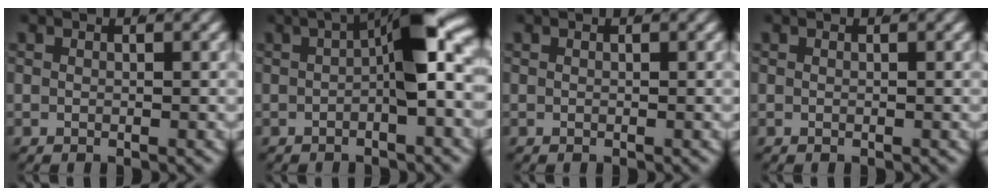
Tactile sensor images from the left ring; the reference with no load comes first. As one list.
[{"total": 6.1, "force": [0.4, 1.0, 6.0], "torque": [-0.082, 0.008, 0.004]}, {"total": 0.0}, {"total": 0.0}]